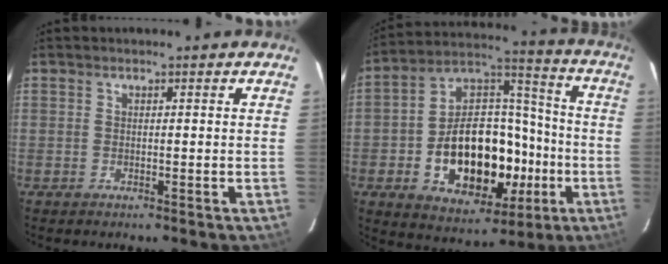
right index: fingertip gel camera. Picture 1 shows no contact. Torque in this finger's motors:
{"motor_torque": [1.27, -0.87, 1.05, 0.21]}